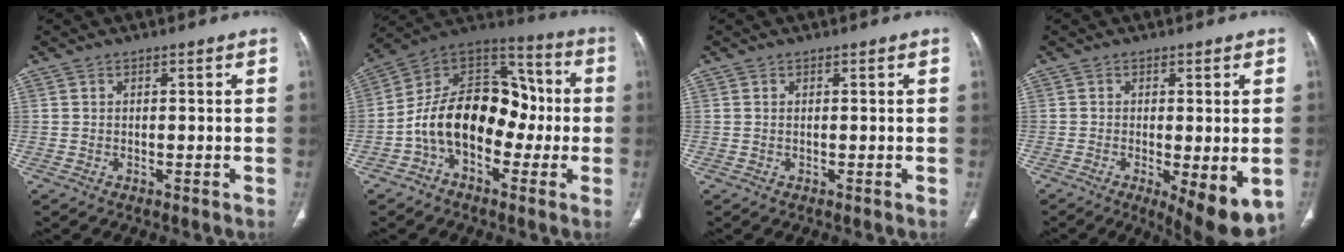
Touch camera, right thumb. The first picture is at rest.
{"total": 17.6, "force": [-3.4, 11.9, 12.6], "torque": [-0.179, 0.059, -0.067]}
{"total": 0.0}
{"total": 10.0, "force": [-3.3, 3.2, 8.9], "torque": [-0.121, -0.023, -0.043]}